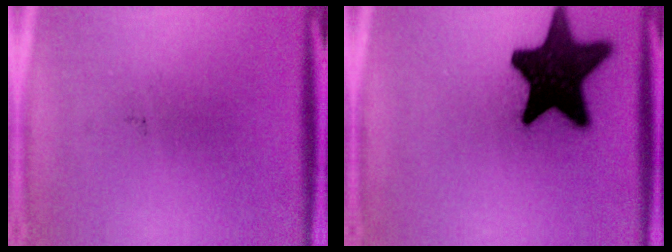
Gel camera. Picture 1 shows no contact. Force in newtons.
{"total": 18.9}